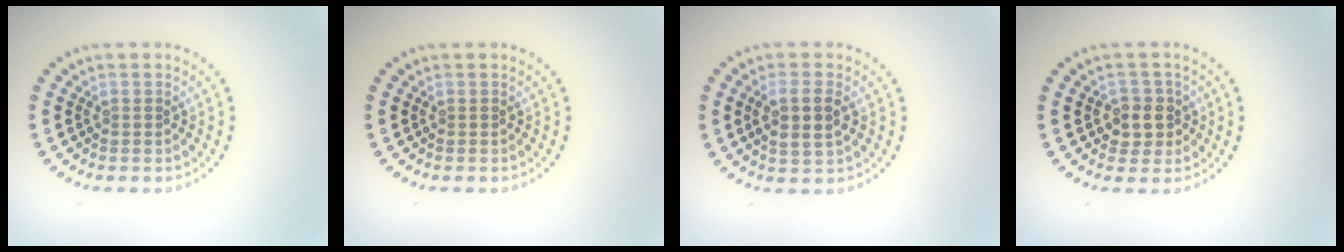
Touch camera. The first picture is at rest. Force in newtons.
{"total": 0.0}
{"total": 3.0, "press": 2.9, "slide": 0.8}
{"total": 2.5, "press": 2.3, "slide": 1.0}